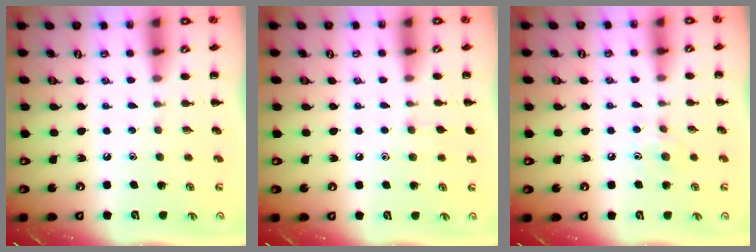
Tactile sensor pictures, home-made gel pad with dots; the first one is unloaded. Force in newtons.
{"total": 4.3, "press": 4.0, "slide": 1.7}
{"total": 6.8, "press": 6.6, "slide": 1.7}